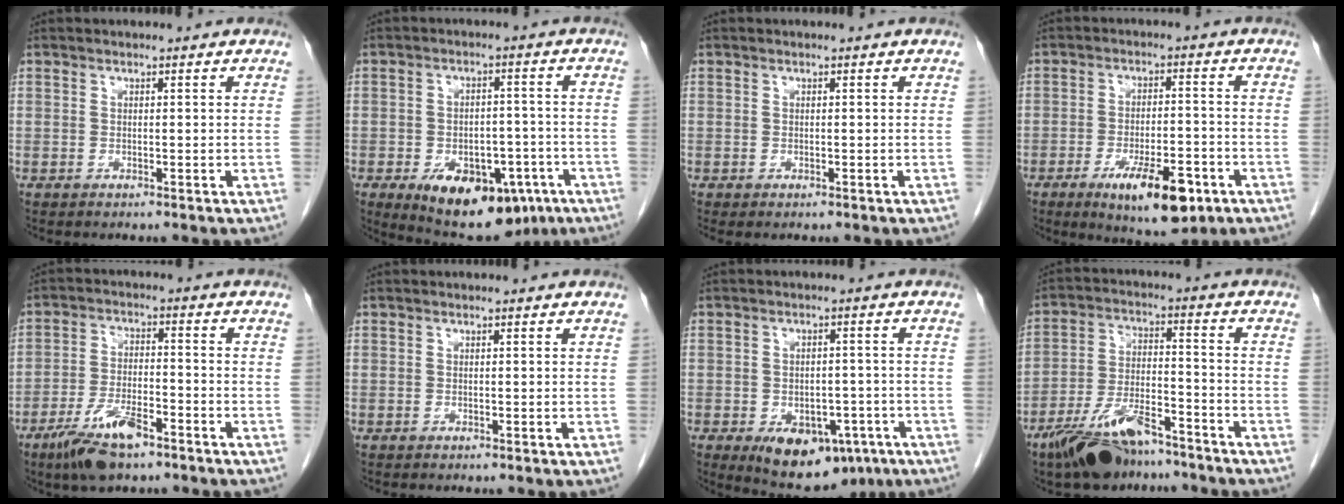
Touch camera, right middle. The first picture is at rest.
{"total": 15.1, "force": [-7.9, 8.3, 9.8], "torque": [-0.159, 0.002, -0.104]}
{"total": 0.0}
{"total": 11.1, "force": [-5.8, 3.3, 8.9], "torque": [-0.141, -0.014, -0.081]}
{"total": 8.8, "force": [-5.9, 2.6, 6.1], "torque": [-0.121, -0.009, -0.105]}
{"total": 0.0}
{"total": 11.5, "force": [-6.2, 6.6, 7.0], "torque": [-0.100, 0.000, -0.080]}
{"total": 11.9, "force": [-9.3, 3.5, 6.6], "torque": [-0.123, -0.002, -0.165]}